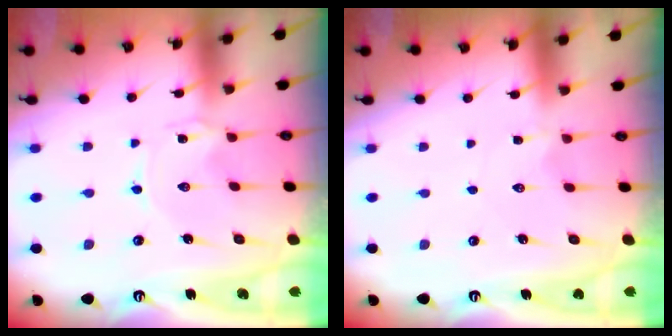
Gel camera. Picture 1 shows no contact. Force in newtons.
{"total": 2.1, "press": 2.1, "slide": 0.3}